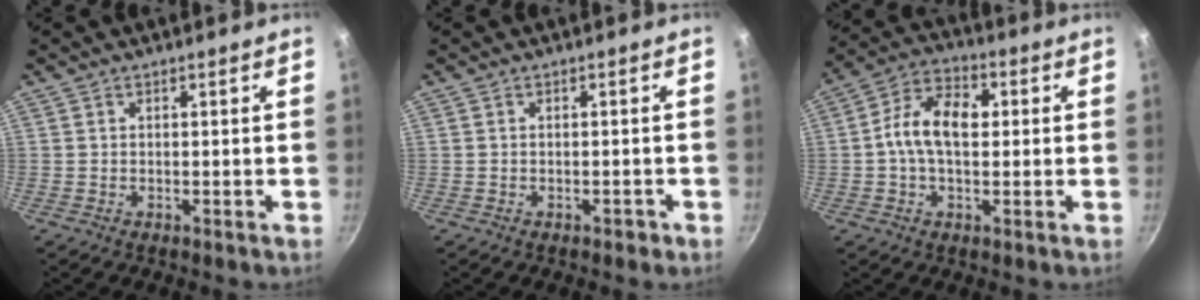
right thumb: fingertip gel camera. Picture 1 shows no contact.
{"total": 1.1, "force": [-0.7, 0.6, 0.6], "torque": [-0.006, 0.005, -0.011]}
{"total": 10.8, "force": [0.7, 6.7, 8.4], "torque": [-0.150, 0.026, 0.005]}